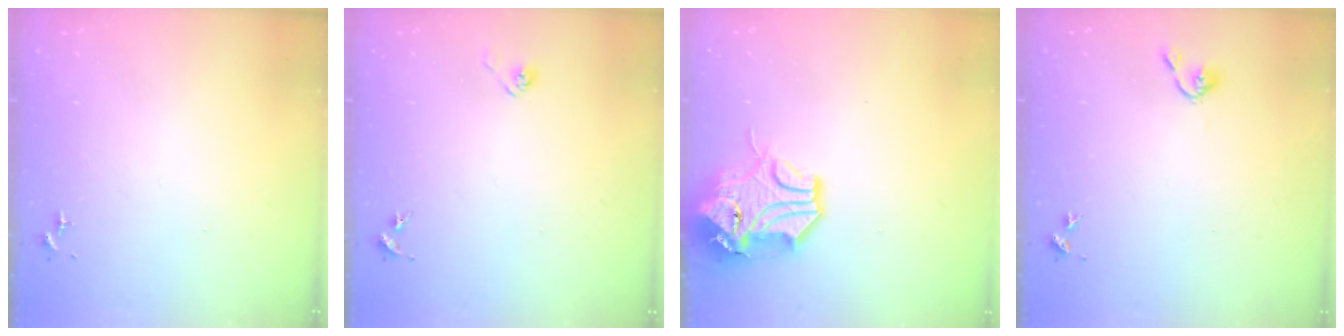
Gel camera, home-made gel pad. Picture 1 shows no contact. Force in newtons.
{"total": 2.9, "press": 2.8, "slide": 0.8}
{"total": 13.7, "press": 13.5, "slide": 1.8}
{"total": 3.7, "press": 3.6, "slide": 0.6}